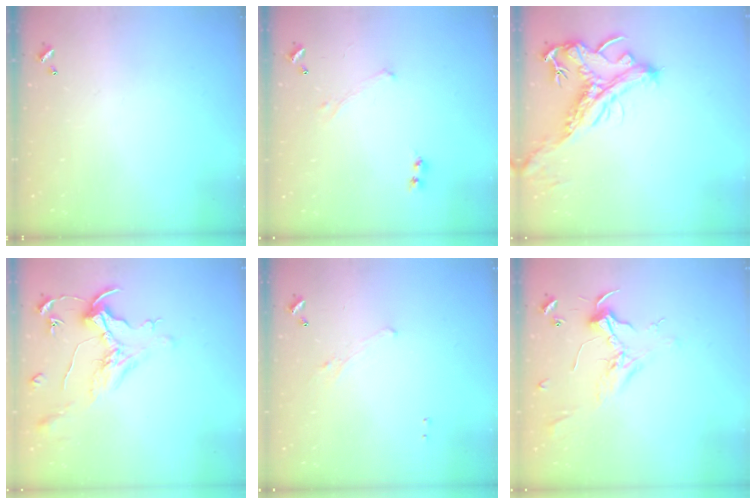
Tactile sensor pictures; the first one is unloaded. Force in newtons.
{"total": 0.0}
{"total": 2.0, "press": 1.5, "slide": 1.3}
{"total": 1.6, "press": 1.4, "slide": 0.7}
{"total": 1.2, "press": 0.9, "slide": 0.8}
{"total": 2.3, "press": 2.2, "slide": 0.7}